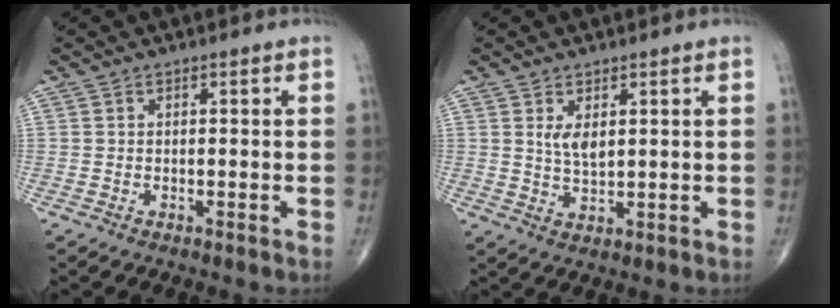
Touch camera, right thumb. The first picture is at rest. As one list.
[{"total": 3.6, "force": [1.3, 1.7, 2.9], "torque": [-0.049, -0.016, 0.029]}]